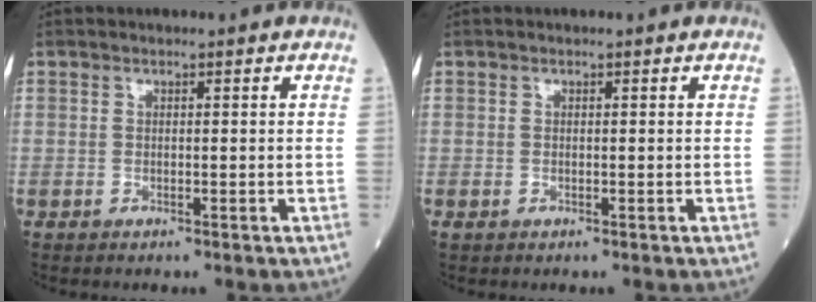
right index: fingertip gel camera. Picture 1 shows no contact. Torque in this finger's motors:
{"motor_torque": [-0.05, -0.03, -0.04, 0.01]}